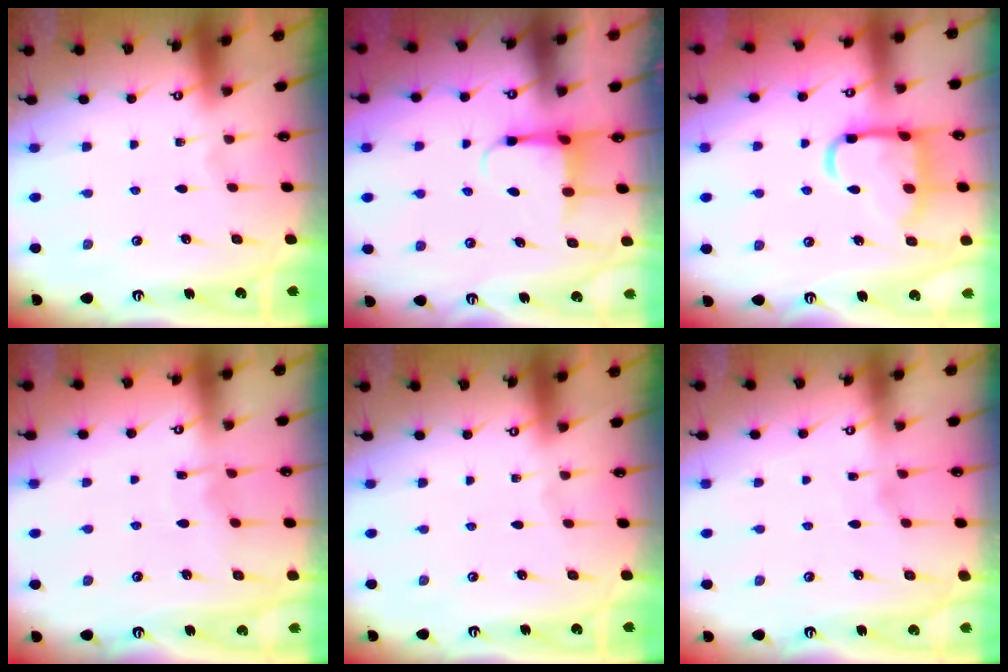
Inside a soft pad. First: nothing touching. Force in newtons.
{"total": 3.9, "press": 3.9, "slide": 0.6}
{"total": 14.3, "press": 14.2, "slide": 1.4}
{"total": 5.2, "press": 5.2, "slide": 0.5}
{"total": 0.0}
{"total": 1.8, "press": 1.8, "slide": 0.3}